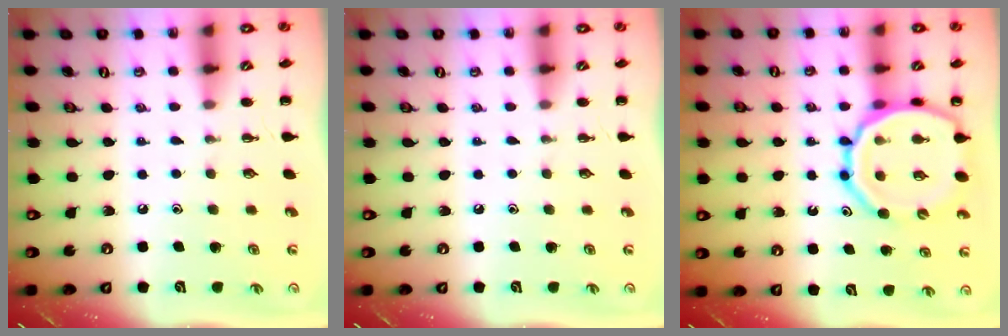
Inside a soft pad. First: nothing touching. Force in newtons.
{"total": 0.0}
{"total": 17.7, "press": 17.4, "slide": 3.3}